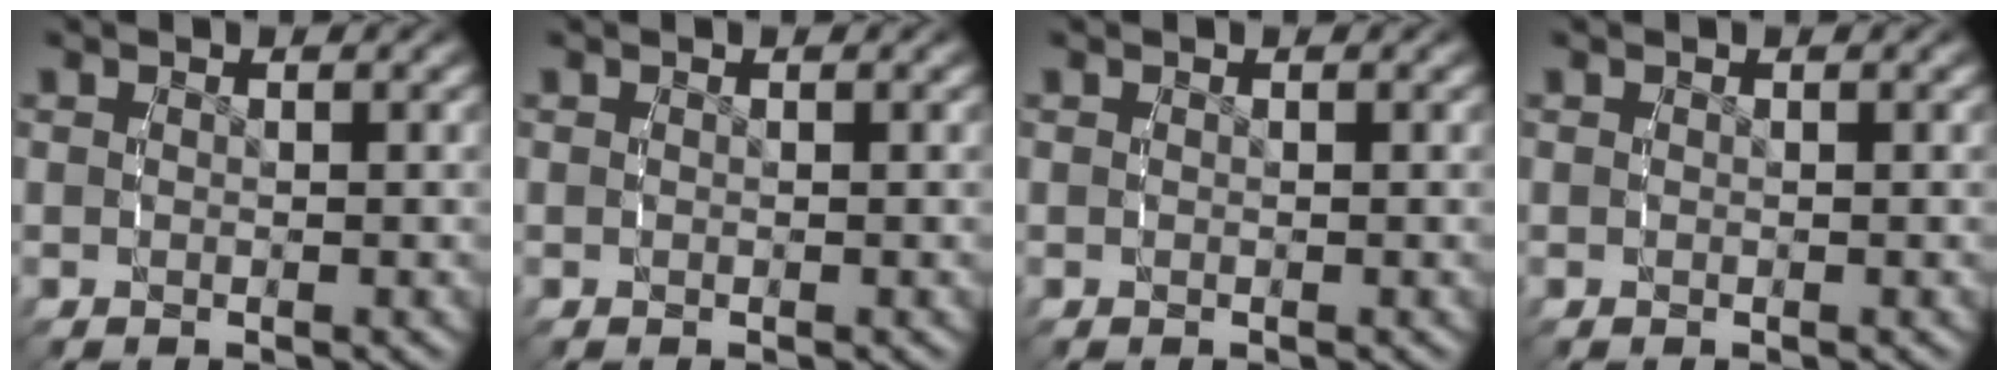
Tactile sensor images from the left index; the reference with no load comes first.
{"total": 0.0}
{"total": 0.0}
{"total": 0.0}